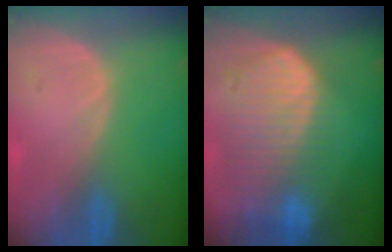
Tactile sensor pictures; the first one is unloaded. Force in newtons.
{"total": 10.2, "press": 8.8, "slide": 5.2}